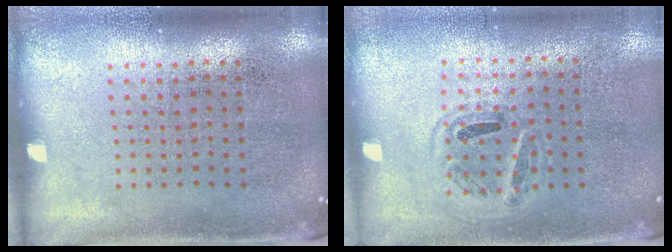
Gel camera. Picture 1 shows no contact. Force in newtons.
{"total": 0.9, "press": 0.9, "slide": 0.3}